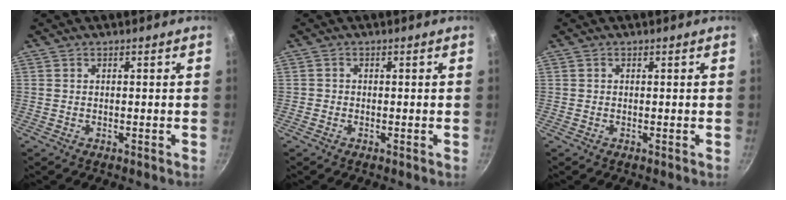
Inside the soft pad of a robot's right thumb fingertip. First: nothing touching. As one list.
[{"total": 0.7, "force": [-0.4, 0.6, 0.0], "torque": [0.001, 0.001, -0.011]}, {"total": 0.0}]